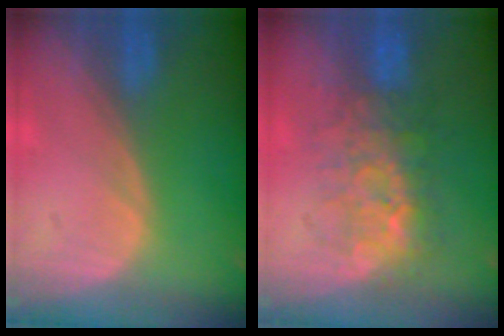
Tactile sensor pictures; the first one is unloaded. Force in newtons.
{"total": 8.0, "press": 7.7, "slide": 2.0}